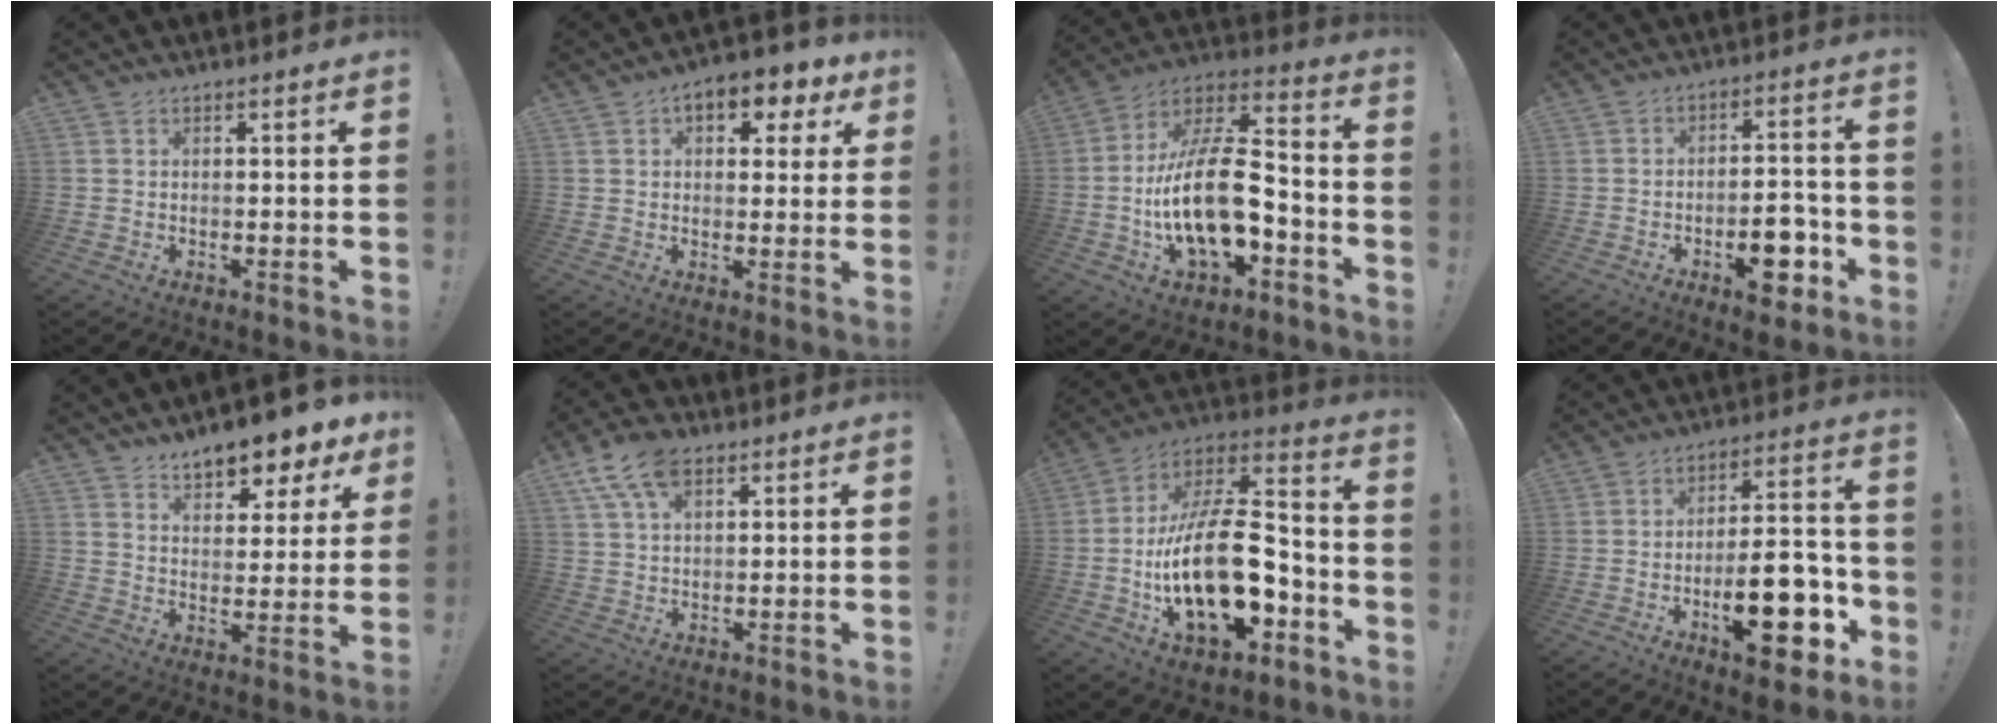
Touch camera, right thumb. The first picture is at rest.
{"total": 7.7, "force": [3.3, 4.8, 5.1], "torque": [-0.065, -0.011, 0.056]}
{"total": 20.9, "force": [-4.5, 10.3, 17.6], "torque": [-0.336, 0.022, -0.075]}
{"total": 11.1, "force": [-5.1, 5.3, 8.3], "torque": [-0.095, 0.035, -0.079]}
{"total": 9.3, "force": [7.5, 3.6, 4.2], "torque": [-0.051, -0.059, 0.130]}
{"total": 10.7, "force": [5.7, 5.8, 7.0], "torque": [-0.121, -0.010, 0.108]}
{"total": 25.0, "force": [-6.3, 12.3, 20.8], "torque": [-0.406, 0.032, -0.105]}
{"total": 20.6, "force": [-7.8, 8.3, 17.1], "torque": [-0.241, 0.050, -0.113]}